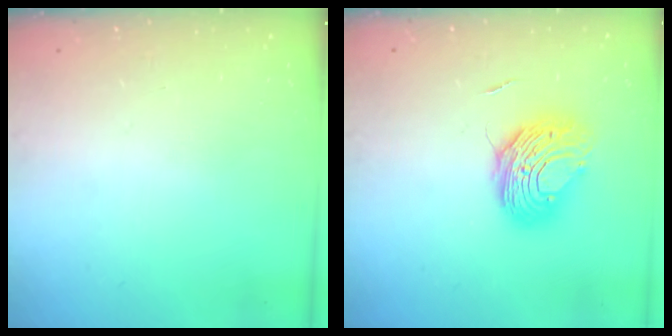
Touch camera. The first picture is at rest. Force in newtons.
{"total": 9.6, "press": 9.5, "slide": 0.7}